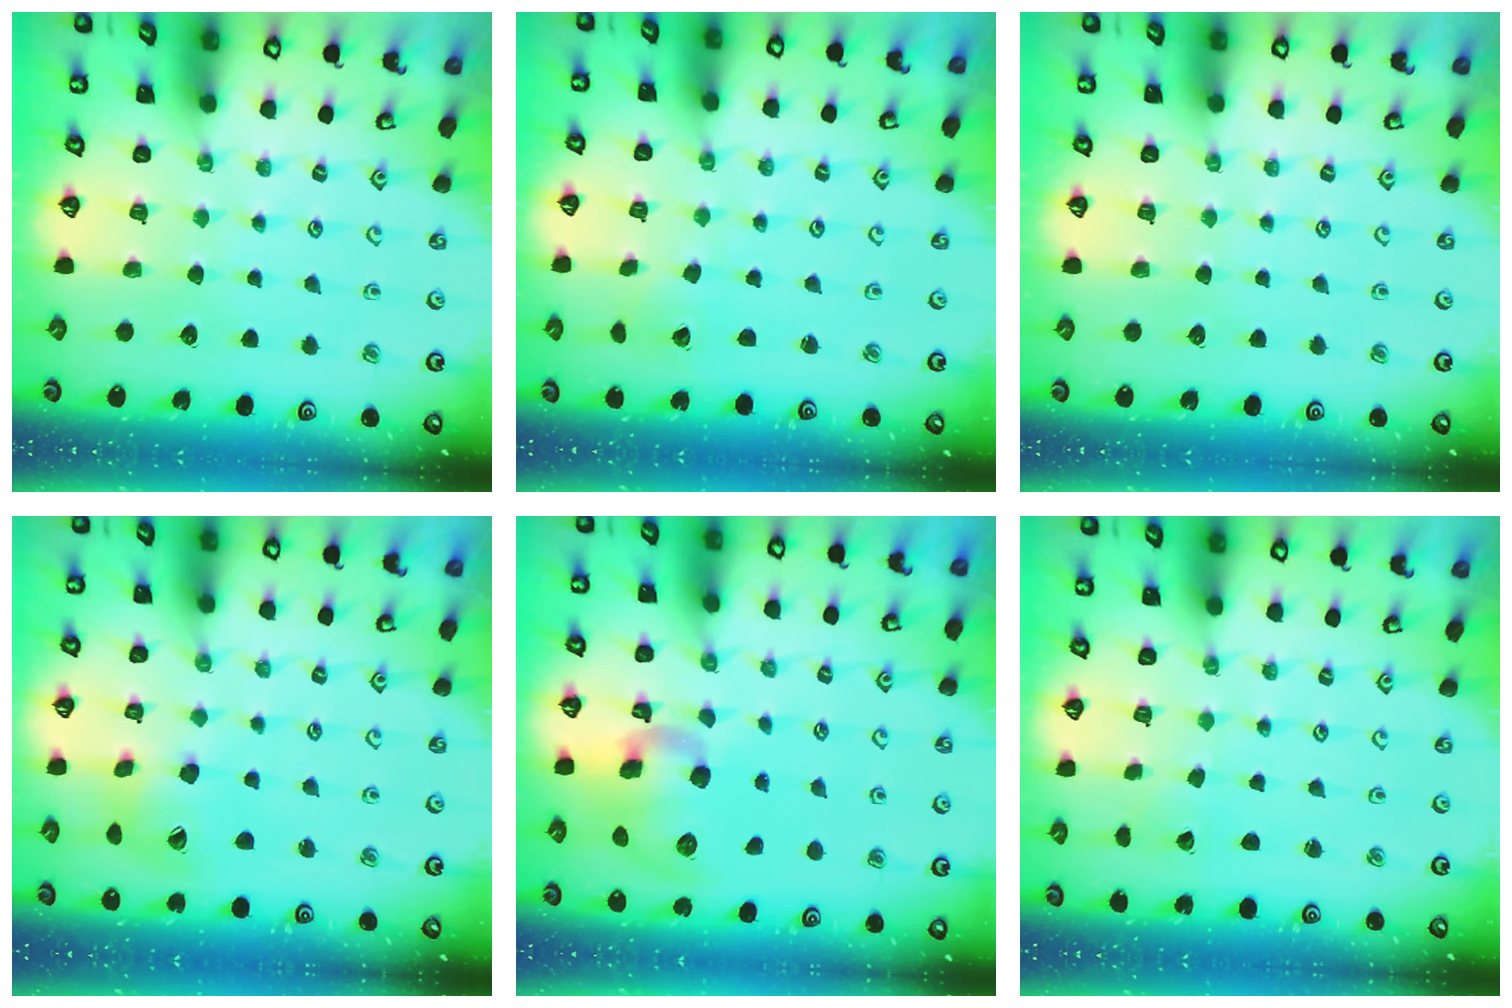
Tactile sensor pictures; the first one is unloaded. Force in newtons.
{"total": 2.2, "press": 2.2, "slide": 0.2}
{"total": 0.0}
{"total": 13.0, "press": 12.9, "slide": 1.7}
{"total": 13.1, "press": 13.1, "slide": 1.0}
{"total": 1.0, "press": 1.0, "slide": 0.1}